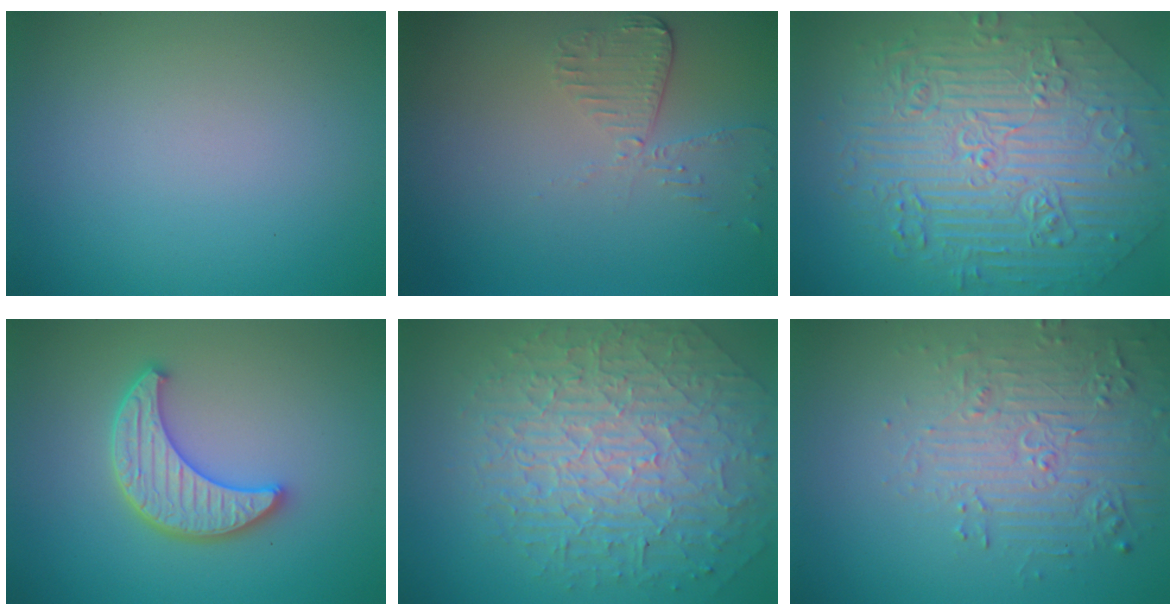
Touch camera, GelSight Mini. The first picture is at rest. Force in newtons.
{"total": 2.5, "press": 2.3, "slide": 1.2}
{"total": 10.5, "press": 7.7, "slide": 7.1}
{"total": 4.6, "press": 4.0, "slide": 2.3}
{"total": 9.7, "press": 6.3, "slide": 7.4}
{"total": 5.2, "press": 4.0, "slide": 3.3}